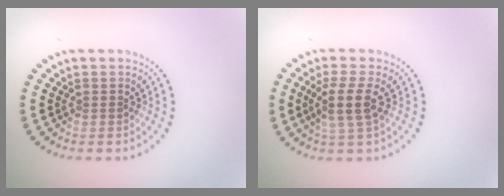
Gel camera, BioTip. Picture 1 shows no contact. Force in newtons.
{"total": 2.9, "press": 2.4, "slide": 1.6}